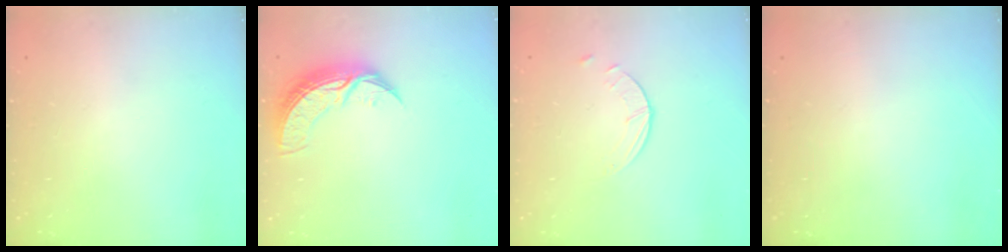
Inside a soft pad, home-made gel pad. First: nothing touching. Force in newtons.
{"total": 7.9, "press": 7.9, "slide": 0.6}
{"total": 0.9, "press": 0.9, "slide": 0.1}
{"total": 0.0}